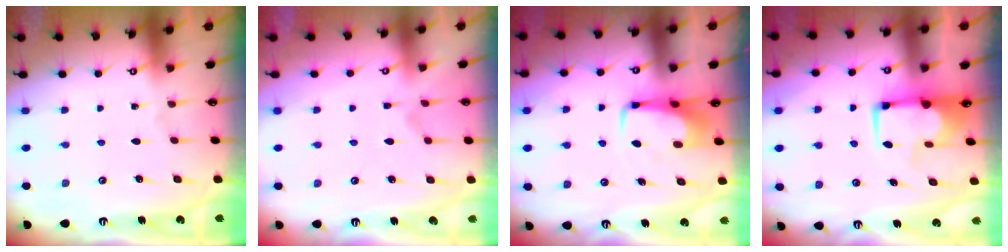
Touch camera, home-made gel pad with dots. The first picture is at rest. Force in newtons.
{"total": 3.4, "press": 3.2, "slide": 1.1}
{"total": 7.2, "press": 7.2, "slide": 1.0}
{"total": 1.7, "press": 1.4, "slide": 0.8}